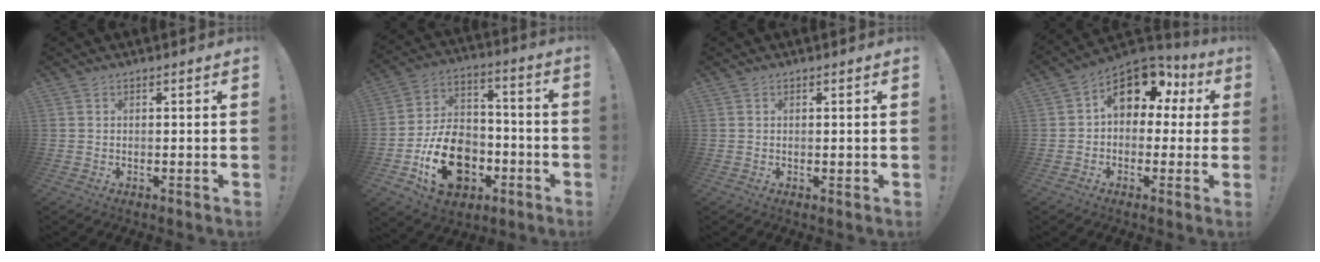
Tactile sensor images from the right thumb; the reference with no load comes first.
{"total": 19.3, "force": [-7.3, 13.9, 11.2], "torque": [-0.158, 0.055, -0.110]}
{"total": 0.6, "force": [0.2, 0.5, 0.3], "torque": [-0.007, 0.003, 0.003]}
{"total": 13.1, "force": [5.0, 8.4, 8.7], "torque": [-0.133, -0.014, 0.094]}